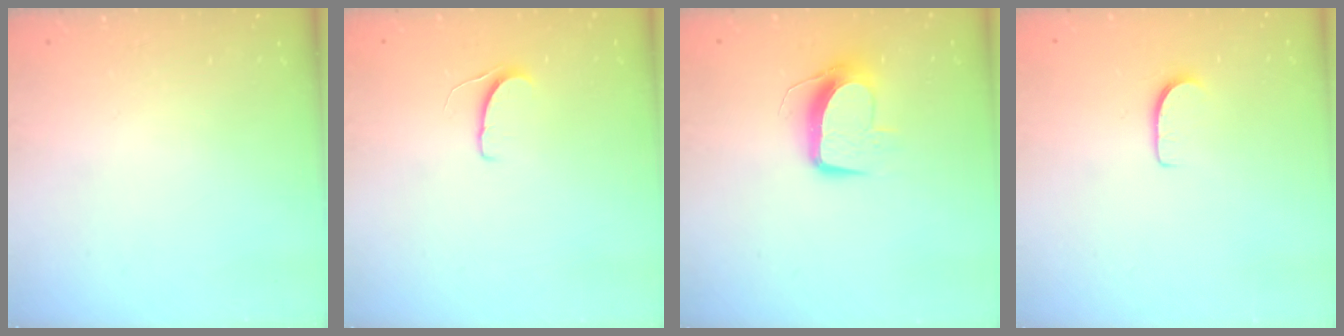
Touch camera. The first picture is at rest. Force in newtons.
{"total": 5.4, "press": 5.4, "slide": 0.4}
{"total": 10.2, "press": 10.1, "slide": 0.5}
{"total": 5.1, "press": 5.1, "slide": 0.5}